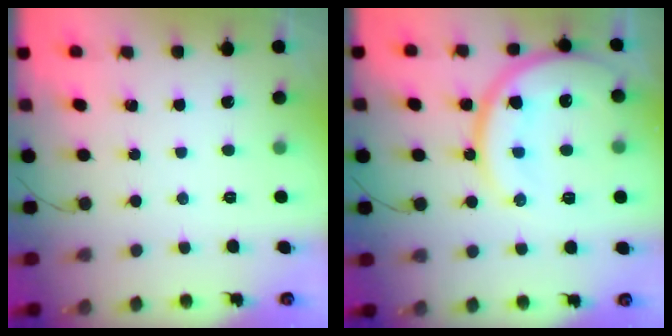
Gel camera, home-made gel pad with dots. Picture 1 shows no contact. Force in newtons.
{"total": 17.3, "press": 17.2, "slide": 1.5}